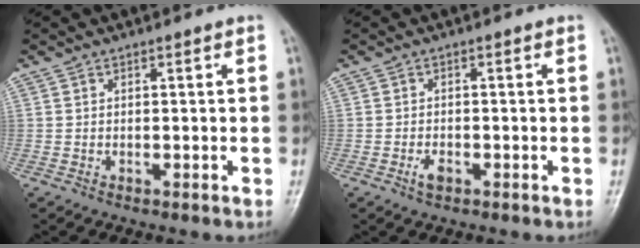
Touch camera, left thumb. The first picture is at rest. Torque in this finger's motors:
{"motor_torque": [-0.08, 0.24, 0.22, 0.22, 0.00]}